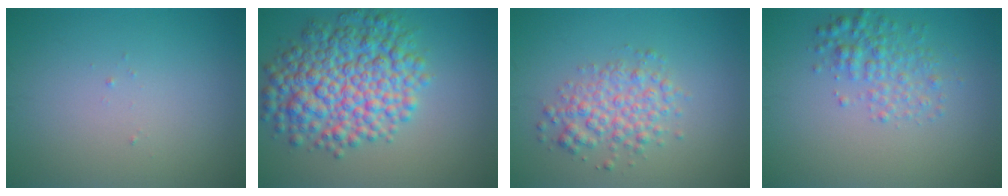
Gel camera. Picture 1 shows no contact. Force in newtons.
{"total": 8.9, "press": 8.9, "slide": 0.1}
{"total": 3.5, "press": 3.5, "slide": 0.1}
{"total": 2.8, "press": 2.8, "slide": 0.1}